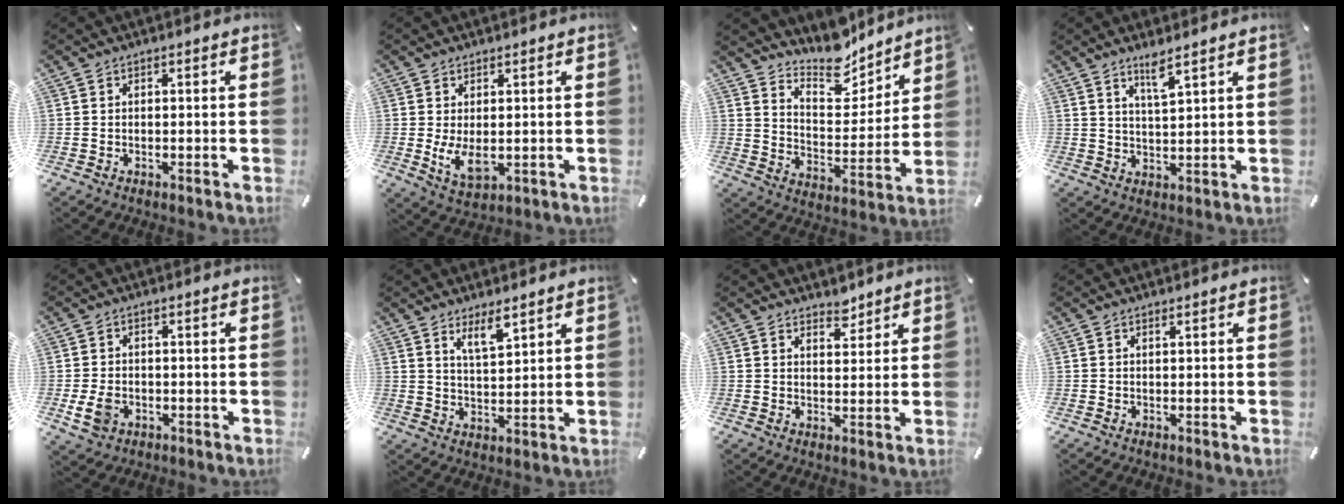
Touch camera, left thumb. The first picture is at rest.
{"total": 6.7, "force": [0.1, 3.7, 5.6], "torque": [-0.117, -0.013, -0.003]}
{"total": 11.9, "force": [11.0, 4.2, 1.7], "torque": [-0.030, -0.109, 0.203]}
{"total": 4.5, "force": [3.6, 0.2, 2.8], "torque": [-0.056, -0.014, 0.060]}
{"total": 5.1, "force": [-1.4, 3.9, 3.0], "torque": [-0.075, 0.001, -0.028]}
{"total": 5.7, "force": [4.6, 1.5, 2.9], "torque": [-0.052, -0.026, 0.081]}
{"total": 3.5, "force": [3.2, 1.6, 0.2], "torque": [0.013, -0.022, 0.056]}
{"total": 0.0}